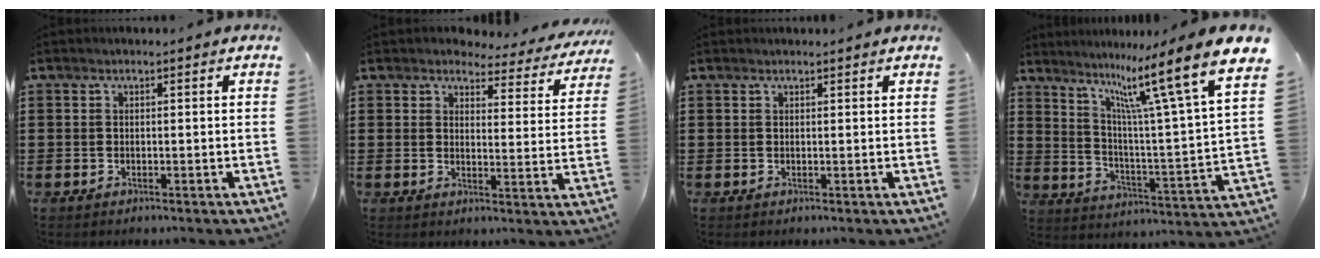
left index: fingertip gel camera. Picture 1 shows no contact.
{"total": 4.0, "force": [3.8, 0.9, 1.0], "torque": [-0.031, -0.019, 0.063]}
{"total": 0.6, "force": [0.6, 0.0, 0.2], "torque": [-0.004, -0.001, 0.012]}
{"total": 13.5, "force": [9.2, 0.2, 9.8], "torque": [-0.188, -0.072, 0.135]}